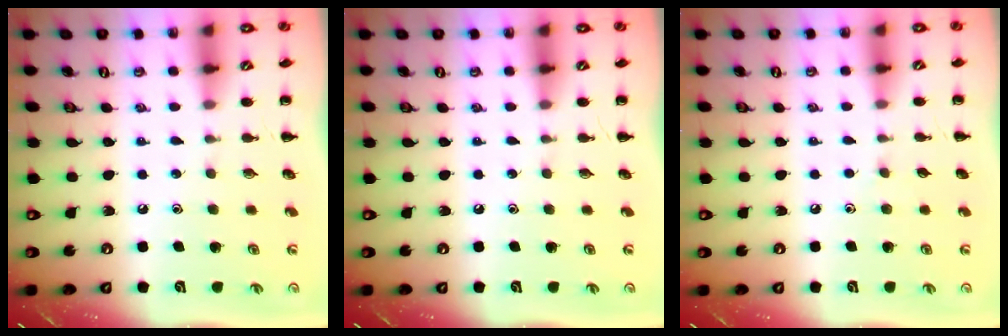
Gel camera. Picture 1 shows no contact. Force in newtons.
{"total": 0.0}
{"total": 2.9, "press": 2.7, "slide": 1.1}